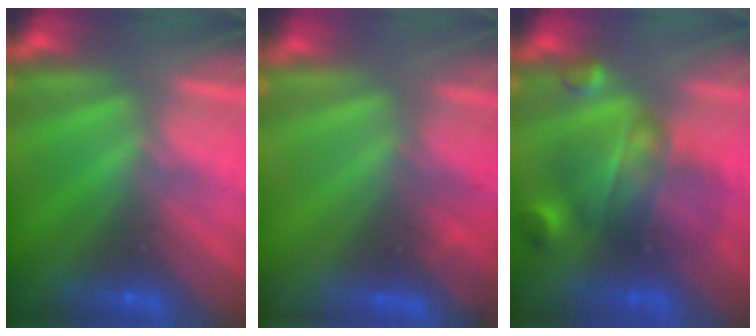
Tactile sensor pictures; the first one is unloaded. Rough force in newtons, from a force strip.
{"total": 3.8}
{"total": 6.8}